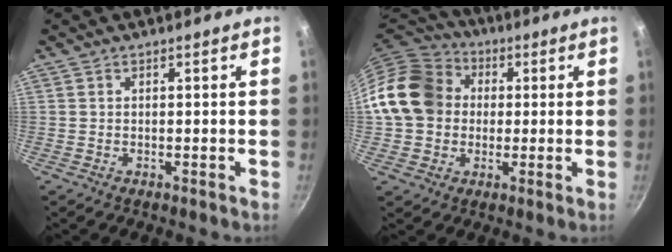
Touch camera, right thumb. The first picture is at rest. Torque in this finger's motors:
{"motor_torque": [1.04, 1.04, 0.64, 0.57, 0.33]}